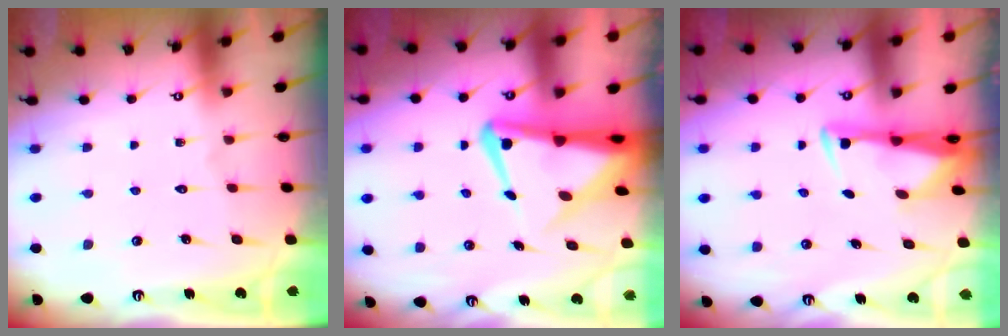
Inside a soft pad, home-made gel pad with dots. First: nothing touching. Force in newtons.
{"total": 7.3, "press": 7.2, "slide": 1.2}
{"total": 2.9, "press": 2.8, "slide": 0.9}